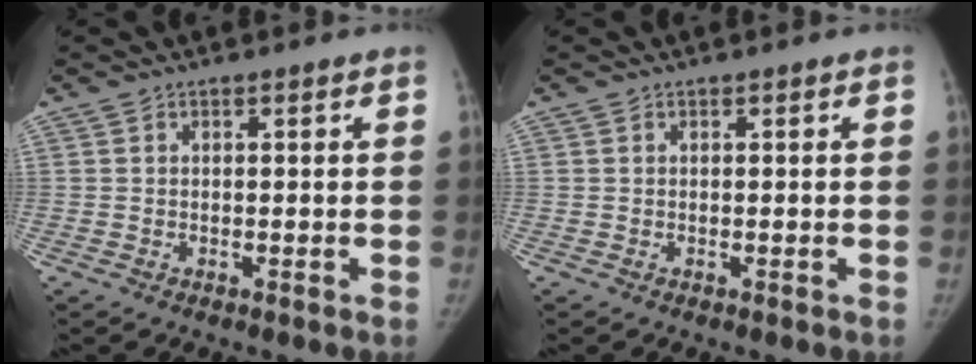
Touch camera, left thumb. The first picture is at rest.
{"total": 0.0}